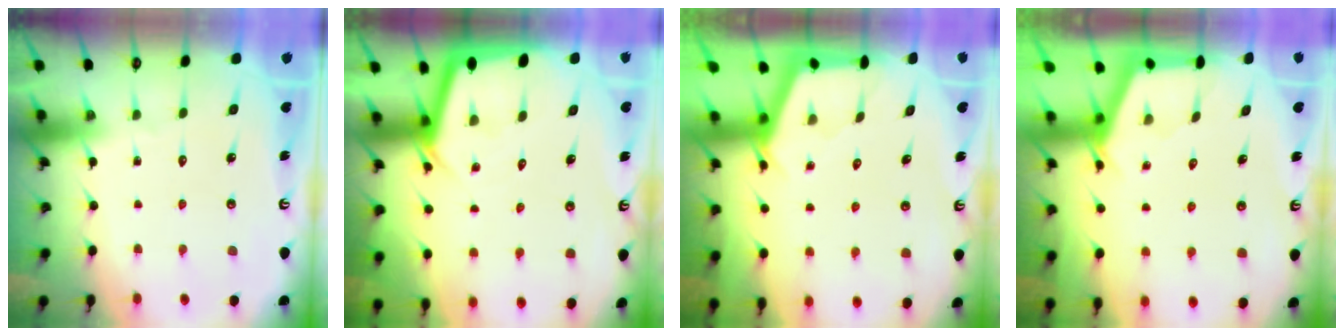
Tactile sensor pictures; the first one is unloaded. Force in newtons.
{"total": 3.8, "press": 3.7, "slide": 0.5}
{"total": 2.8, "press": 2.7, "slide": 0.3}
{"total": 2.9, "press": 2.9, "slide": 0.3}